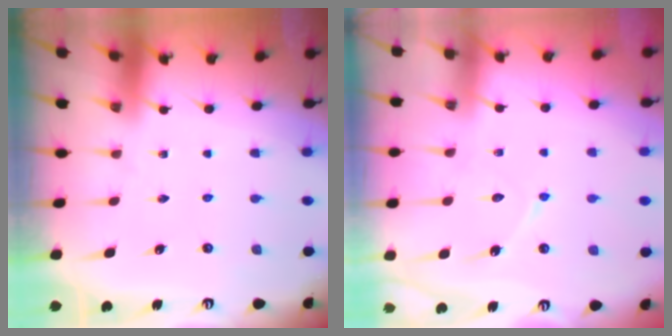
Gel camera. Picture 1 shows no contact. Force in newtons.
{"total": 8.8, "press": 8.8, "slide": 0.7}